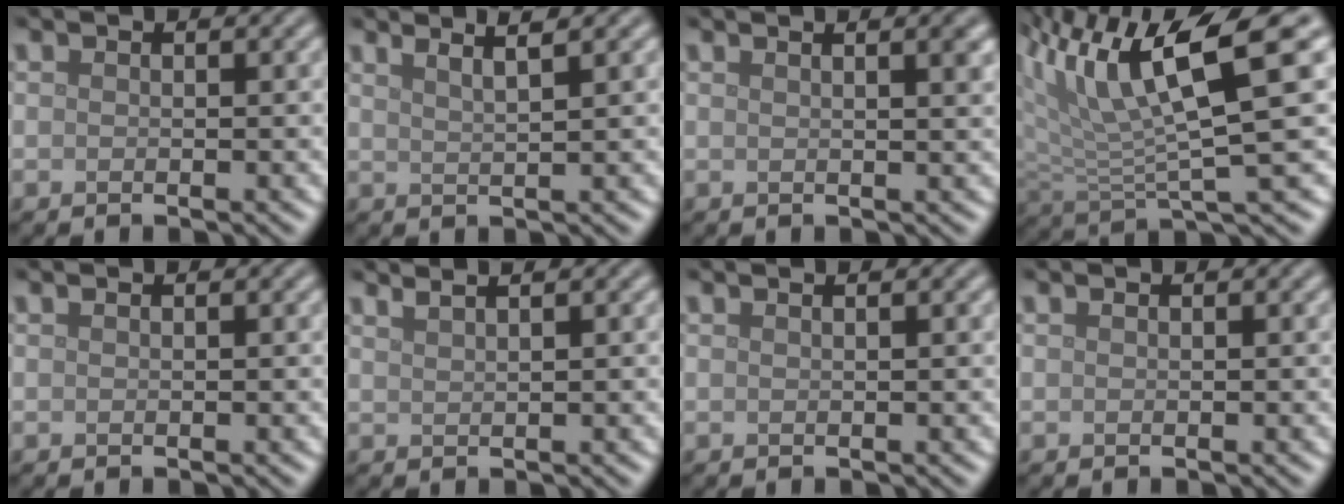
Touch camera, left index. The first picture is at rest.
{"total": 3.2, "force": [2.3, 0.9, 2.1], "torque": [-0.007, 0.015, 0.008]}
{"total": 4.4, "force": [2.1, 1.9, 3.4], "torque": [-0.007, 0.022, -0.005]}
{"total": 10.6, "force": [5.2, 2.5, 9.0], "torque": [-0.166, 0.008, 0.096]}
{"total": 0.0}
{"total": 3.0, "force": [2.2, 1.1, 1.7], "torque": [-0.004, 0.014, 0.008]}
{"total": 1.2, "force": [0.7, 0.5, 0.9], "torque": [-0.005, -0.001, -0.002]}
{"total": 0.0}